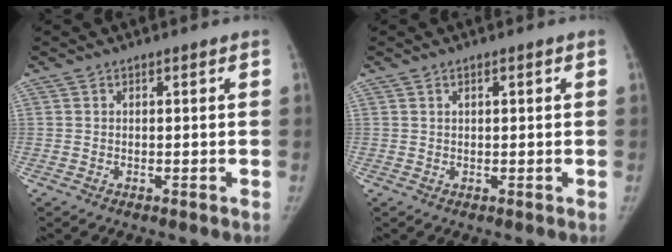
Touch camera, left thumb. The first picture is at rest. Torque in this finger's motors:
{"motor_torque": [-0.30, 0.09, -0.10, 0.13, 0.02]}